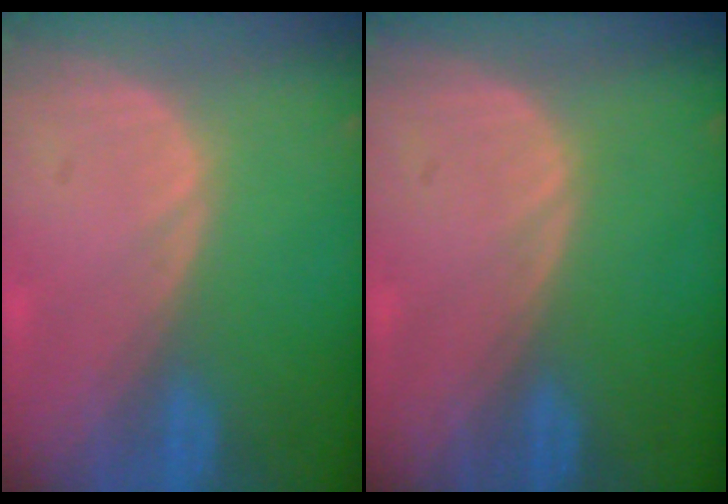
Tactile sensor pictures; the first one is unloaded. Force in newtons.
{"total": 0.0}